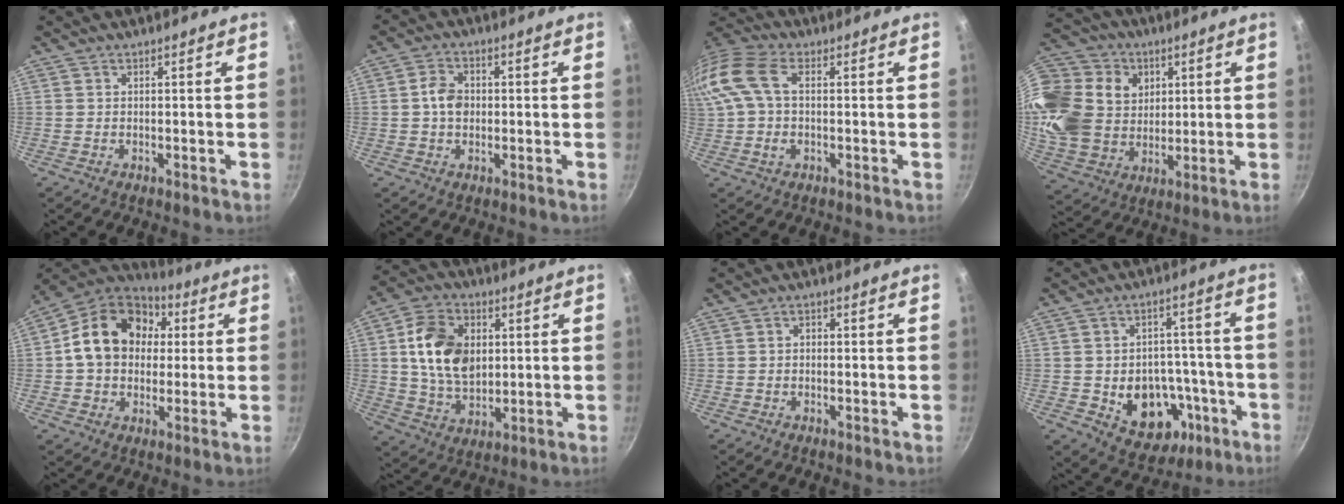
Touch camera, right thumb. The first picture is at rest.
{"total": 5.1, "force": [0.0, 3.9, 3.3], "torque": [-0.043, 0.011, -0.007]}
{"total": 14.3, "force": [2.2, 8.6, 11.2], "torque": [-0.238, 0.025, 0.029]}
{"total": 25.2, "force": [8.1, 20.0, 13.0], "torque": [-0.276, 0.003, 0.160]}
{"total": 18.0, "force": [3.1, 14.0, 10.9], "torque": [-0.162, 0.027, 0.038]}
{"total": 15.0, "force": [2.5, 10.6, 10.3], "torque": [-0.161, -0.002, 0.044]}
{"total": 1.4, "force": [-0.1, 1.1, 0.8], "torque": [-0.014, 0.006, -0.003]}
{"total": 14.8, "force": [-4.6, 11.1, 8.6], "torque": [-0.082, 0.034, -0.049]}